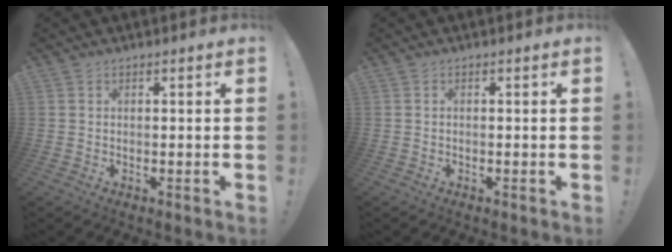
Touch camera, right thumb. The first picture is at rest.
{"total": 0.0}